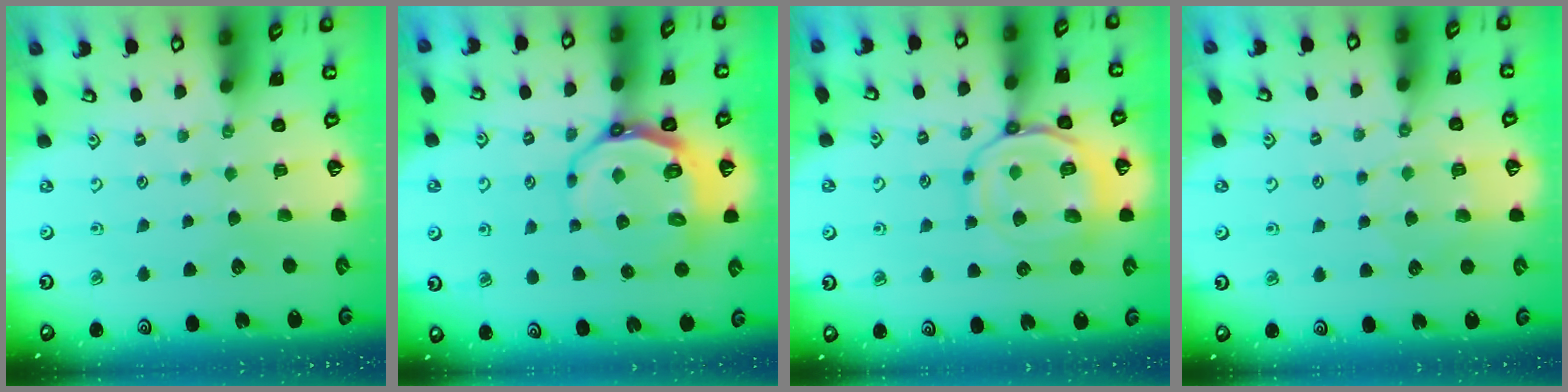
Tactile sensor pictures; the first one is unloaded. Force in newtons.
{"total": 8.7, "press": 7.9, "slide": 3.8}
{"total": 13.9, "press": 13.8, "slide": 1.5}
{"total": 7.2, "press": 7.2, "slide": 1.0}